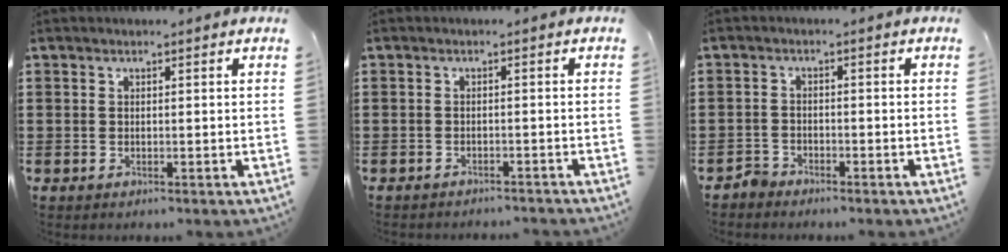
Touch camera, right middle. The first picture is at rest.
{"total": 1.1, "force": [-1.1, -0.1, 0.1], "torque": [-0.006, -0.001, -0.023]}
{"total": 1.9, "force": [-1.9, 0.5, -0.1], "torque": [-0.010, 0.001, -0.043]}